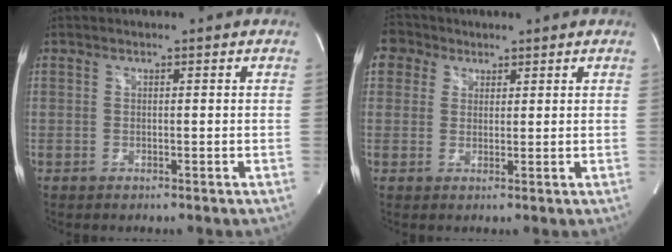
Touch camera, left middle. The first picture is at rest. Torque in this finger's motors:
{"motor_torque": [2.14, 0.00, 1.06, 0.12]}